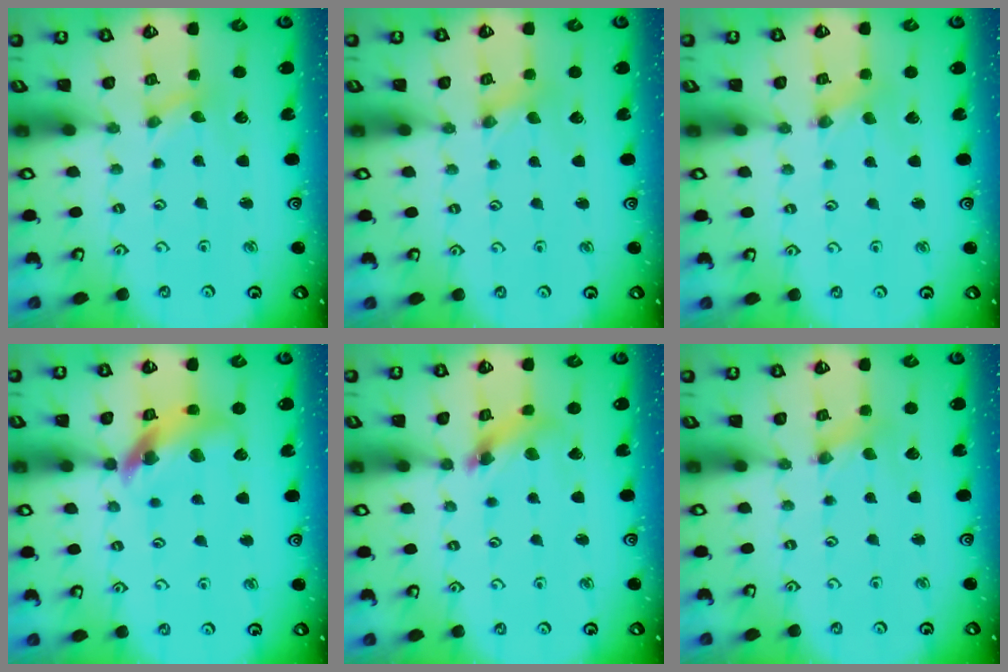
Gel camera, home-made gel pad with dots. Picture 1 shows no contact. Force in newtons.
{"total": 0.0}
{"total": 0.0}
{"total": 13.8, "press": 13.7, "slide": 1.6}
{"total": 7.7, "press": 7.6, "slide": 0.7}
{"total": 0.0}